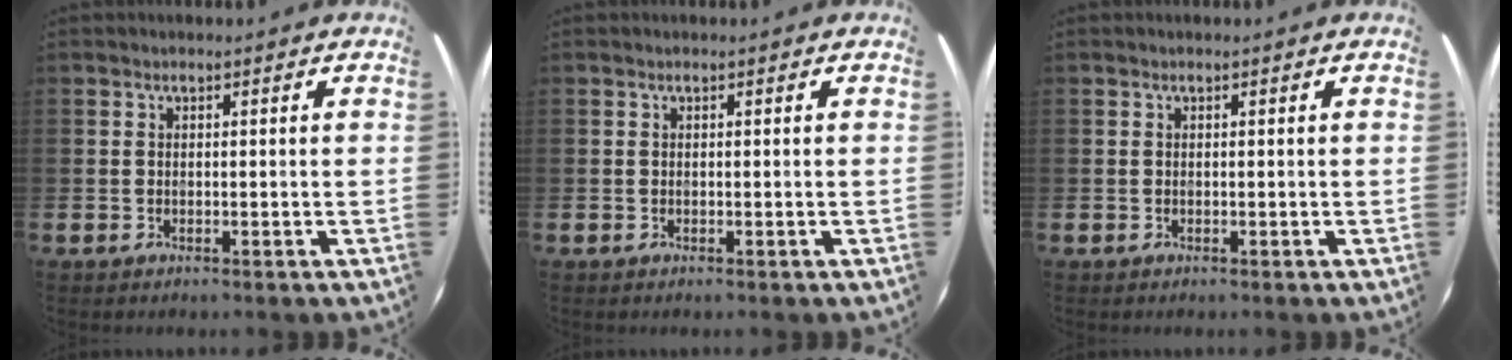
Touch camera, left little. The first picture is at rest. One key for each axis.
{"total": 0.0}
{"total": 0.0}